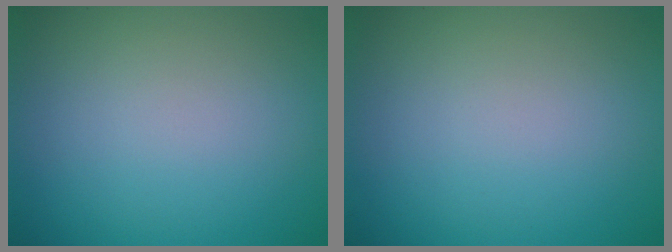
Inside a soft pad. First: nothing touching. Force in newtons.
{"total": 0.0}